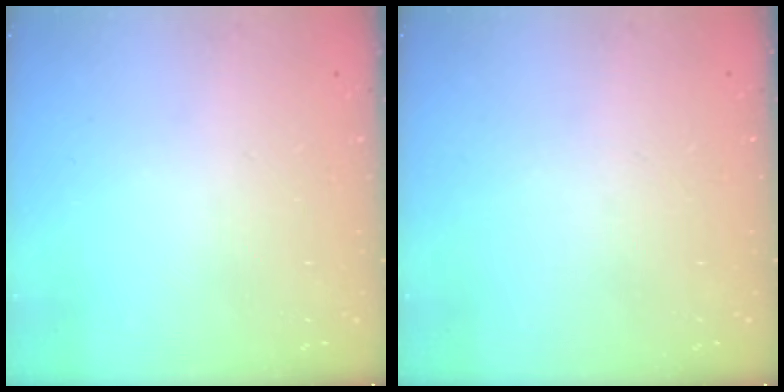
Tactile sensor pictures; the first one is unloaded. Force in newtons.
{"total": 0.0}